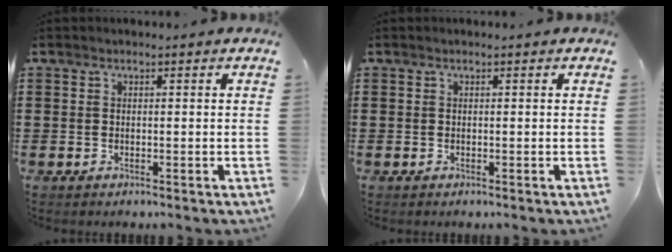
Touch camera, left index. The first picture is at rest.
{"total": 0.0}